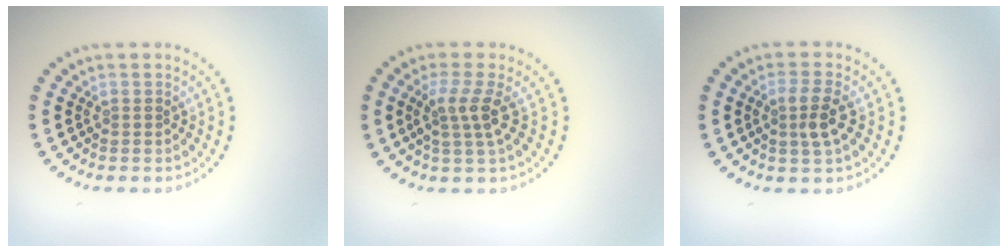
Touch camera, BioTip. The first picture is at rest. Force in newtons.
{"total": 2.7, "press": 2.0, "slide": 1.8}
{"total": 2.5, "press": 2.3, "slide": 0.9}